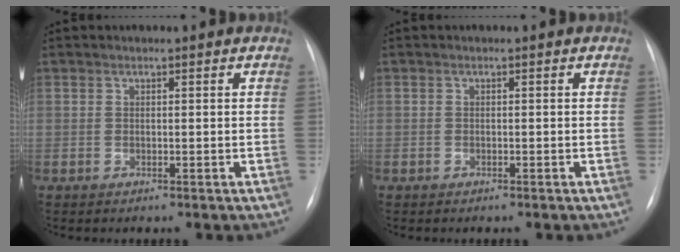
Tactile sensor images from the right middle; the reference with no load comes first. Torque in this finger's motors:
{"motor_torque": [1.05, -0.92, 0.04, -0.10]}